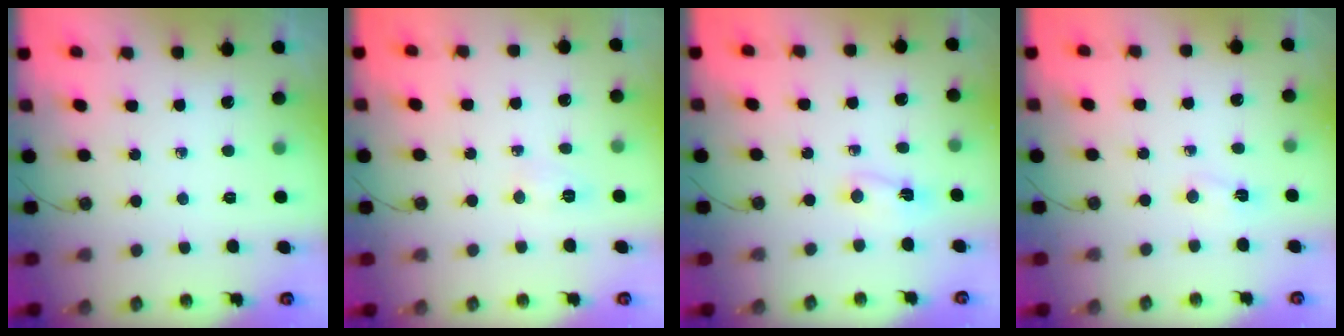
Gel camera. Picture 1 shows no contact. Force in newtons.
{"total": 4.8, "press": 4.7, "slide": 0.7}
{"total": 2.0, "press": 1.6, "slide": 1.2}
{"total": 2.1, "press": 2.0, "slide": 0.5}